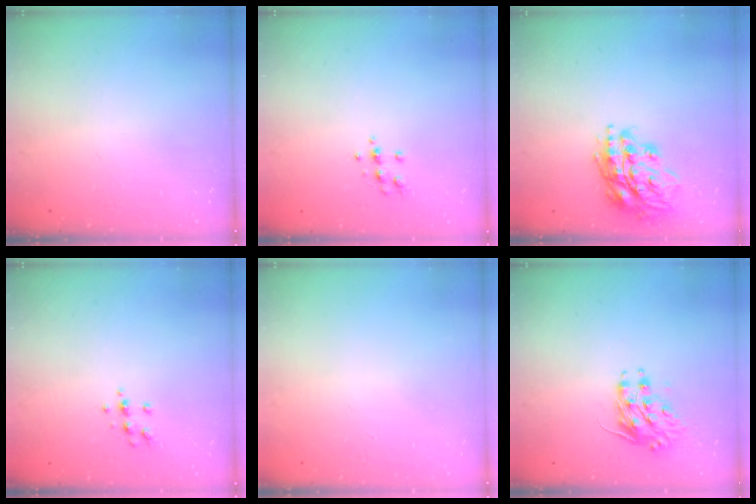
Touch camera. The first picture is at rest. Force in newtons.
{"total": 6.2, "press": 6.2, "slide": 0.9}
{"total": 17.6, "press": 17.4, "slide": 2.6}
{"total": 6.2, "press": 6.2, "slide": 0.9}
{"total": 0.0}
{"total": 8.2, "press": 8.1, "slide": 0.3}